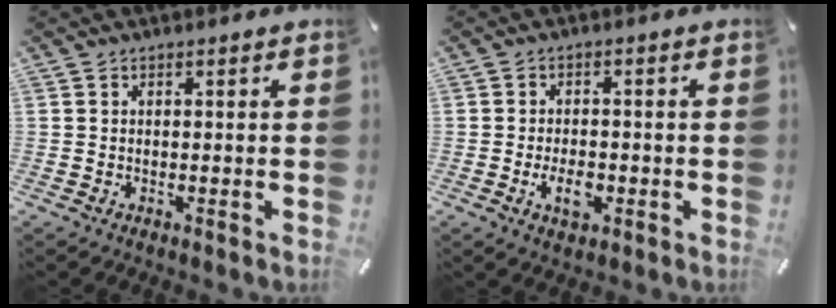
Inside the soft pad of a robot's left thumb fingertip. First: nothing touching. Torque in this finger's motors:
{"motor_torque": [-0.15, 0.86, 0.01, 0.10, -0.01]}